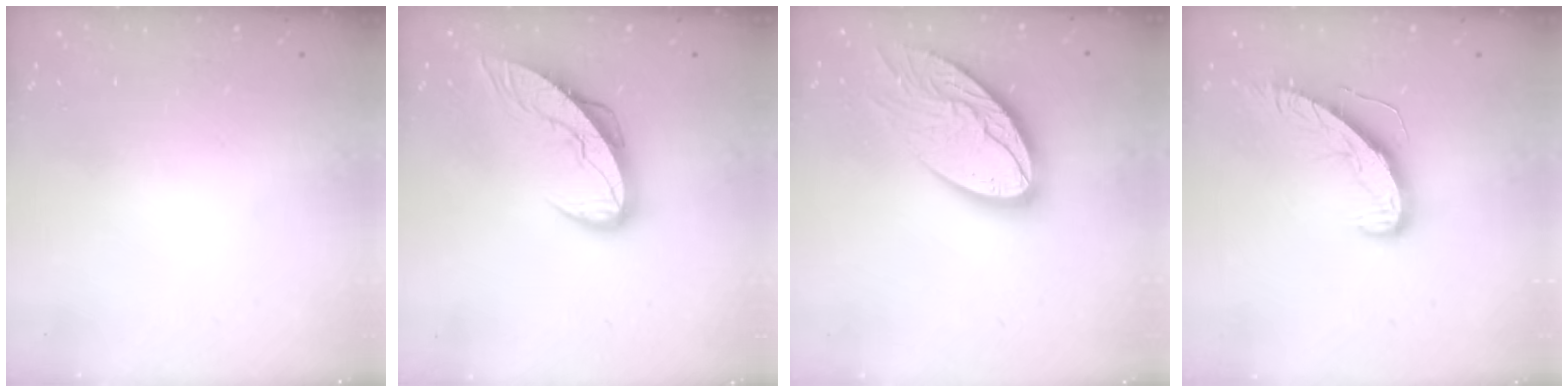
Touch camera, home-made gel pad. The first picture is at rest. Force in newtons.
{"total": 9.8, "press": 9.7, "slide": 0.9}
{"total": 18.1, "press": 18.1, "slide": 1.4}
{"total": 9.7, "press": 9.7, "slide": 0.3}